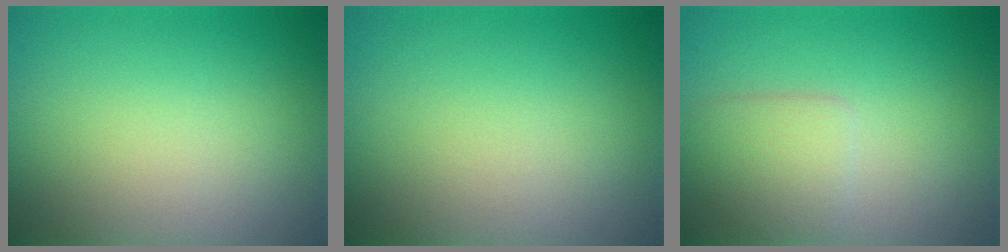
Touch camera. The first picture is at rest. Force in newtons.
{"total": 0.0}
{"total": 2.5, "press": 2.5, "slide": 0.1}